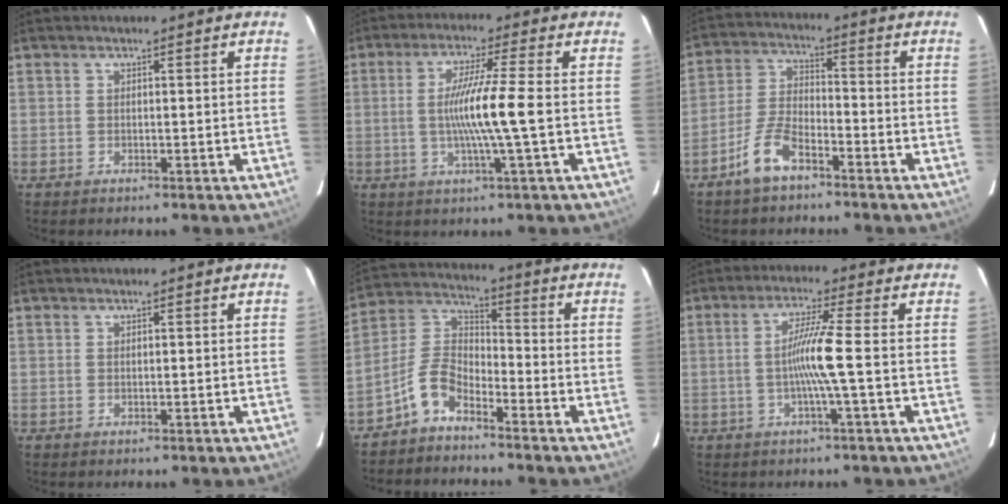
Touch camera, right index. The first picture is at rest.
{"total": 8.5, "force": [-0.6, -1.3, 8.4], "torque": [-0.160, -0.006, -0.012]}
{"total": 7.1, "force": [-4.8, 2.5, 4.6], "torque": [-0.108, 0.002, -0.097]}
{"total": 0.0}
{"total": 6.6, "force": [-4.9, 2.6, 3.5], "torque": [-0.081, 0.018, -0.106]}
{"total": 6.2, "force": [-0.8, -1.5, 6.0], "torque": [-0.116, 0.001, -0.017]}